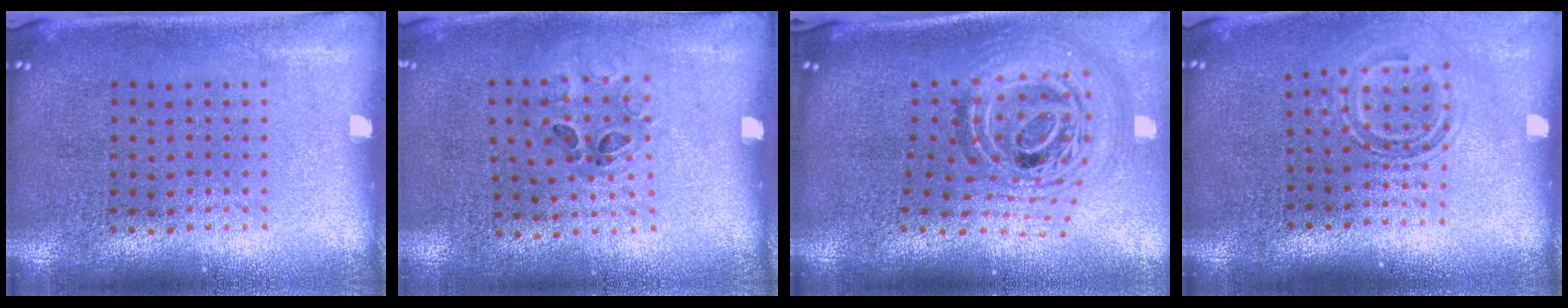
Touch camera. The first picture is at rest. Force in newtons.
{"total": 1.2, "press": 0.7, "slide": 1.0}
{"total": 2.1, "press": 1.6, "slide": 1.3}
{"total": 1.6, "press": 1.0, "slide": 1.2}